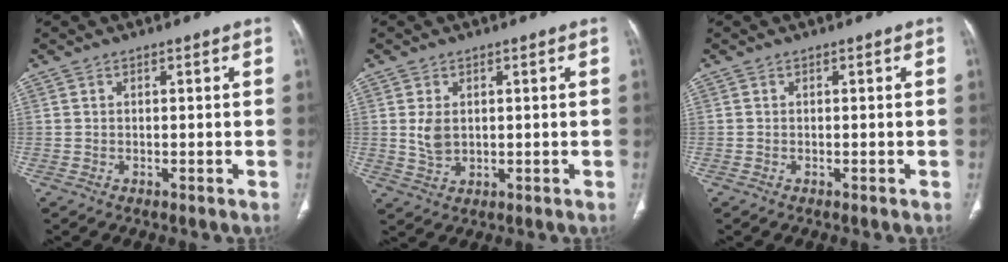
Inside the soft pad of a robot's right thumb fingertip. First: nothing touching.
{"total": 3.7, "force": [0.6, 2.5, 2.7], "torque": [-0.051, -0.008, 0.019]}
{"total": 0.0}